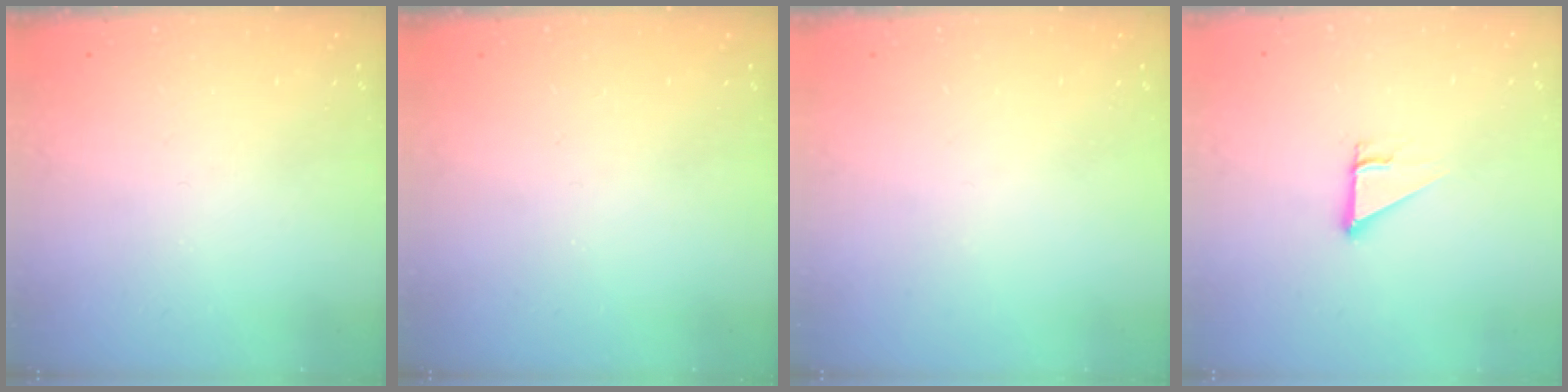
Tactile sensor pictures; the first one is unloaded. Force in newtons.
{"total": 0.0}
{"total": 0.0}
{"total": 2.5, "press": 2.5, "slide": 0.2}